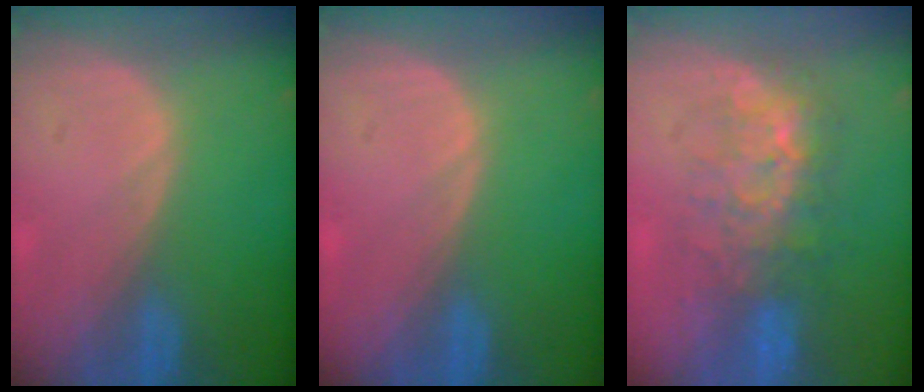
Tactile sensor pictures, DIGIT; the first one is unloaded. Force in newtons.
{"total": 0.0}
{"total": 7.9, "press": 7.7, "slide": 1.6}